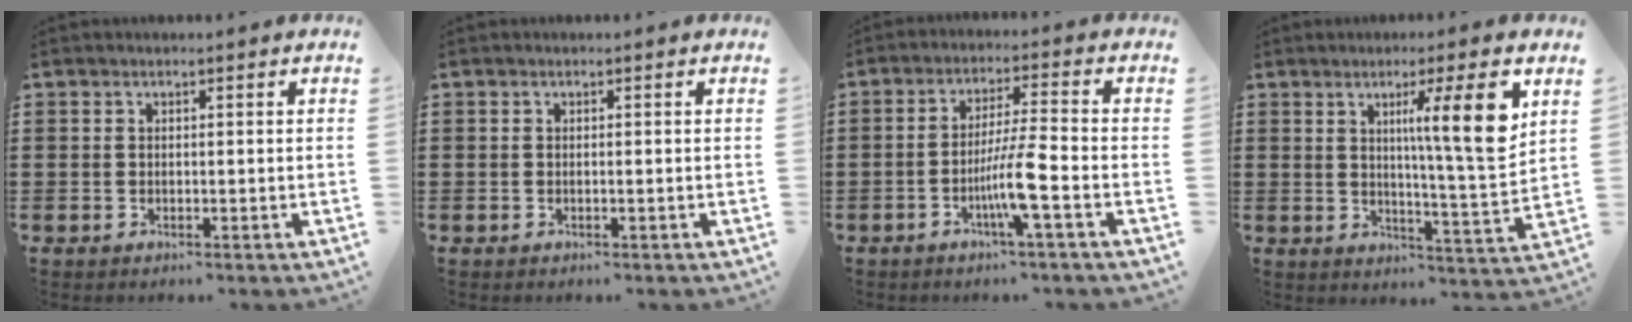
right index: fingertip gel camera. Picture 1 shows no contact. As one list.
[{"total": 0.0}, {"total": 6.8, "force": [-2.8, -0.2, 6.2], "torque": [-0.118, -0.008, -0.054]}, {"total": 10.8, "force": [4.4, 0.1, 9.8], "torque": [-0.156, -0.019, 0.060]}]